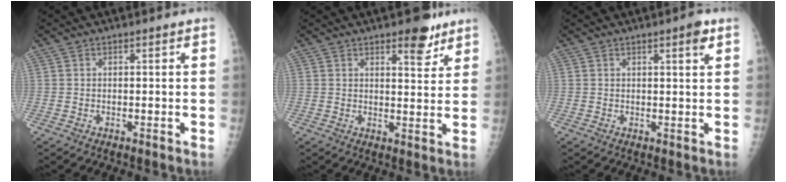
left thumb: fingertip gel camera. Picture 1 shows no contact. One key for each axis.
{"total": 6.1, "fx": 4.2, "fy": 2.4, "fz": 3.8, "tx": -0.030, "ty": -0.025, "tz": 0.054}
{"total": 2.7, "fx": 1.5, "fy": 0.4, "fz": 2.2, "tx": -0.028, "ty": -0.007, "tz": 0.019}